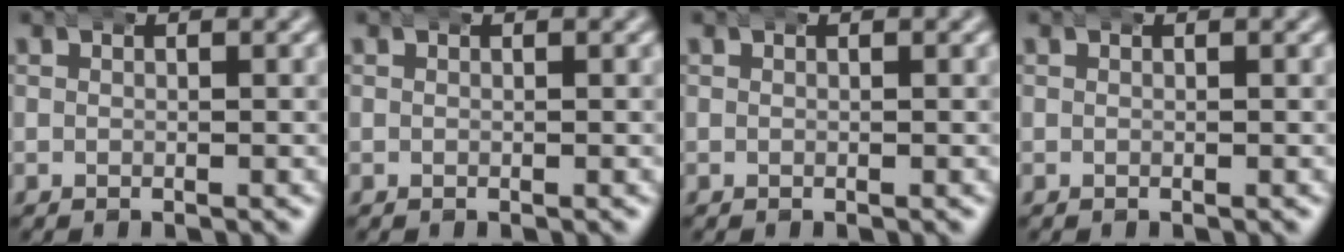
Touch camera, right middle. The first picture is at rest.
{"total": 0.0}
{"total": 0.0}
{"total": 0.0}